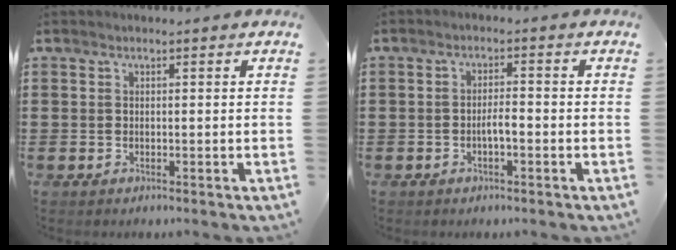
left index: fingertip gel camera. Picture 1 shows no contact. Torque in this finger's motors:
{"motor_torque": [0.09, 0.05, 0.07, 0.05]}